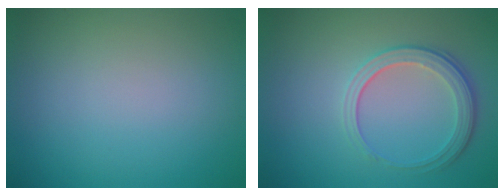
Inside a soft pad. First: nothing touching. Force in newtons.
{"total": 3.7, "press": 2.8, "slide": 2.3}